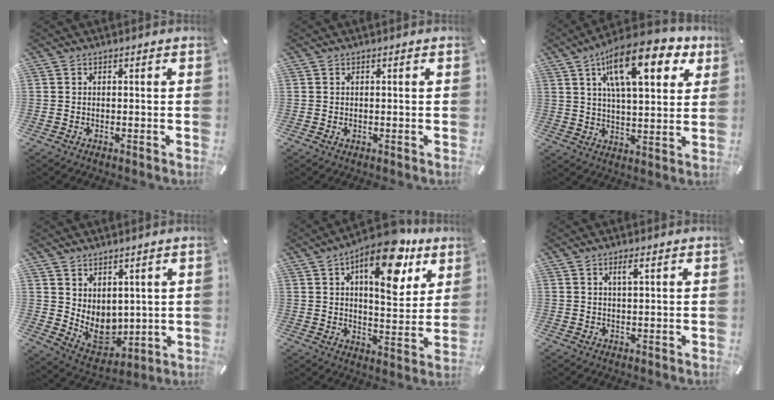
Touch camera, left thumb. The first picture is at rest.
{"total": 0.6, "force": [0.0, 0.4, 0.5], "torque": [-0.009, 0.000, -0.001]}
{"total": 19.2, "force": [9.4, 7.5, 15.0], "torque": [-0.241, -0.021, 0.148]}
{"total": 7.9, "force": [2.3, 6.7, 3.4], "torque": [-0.056, -0.036, 0.051]}
{"total": 17.1, "force": [9.5, 7.4, 12.1], "torque": [-0.165, -0.049, 0.152]}
{"total": 2.6, "force": [1.2, 0.3, 2.2], "torque": [-0.047, 0.001, 0.019]}